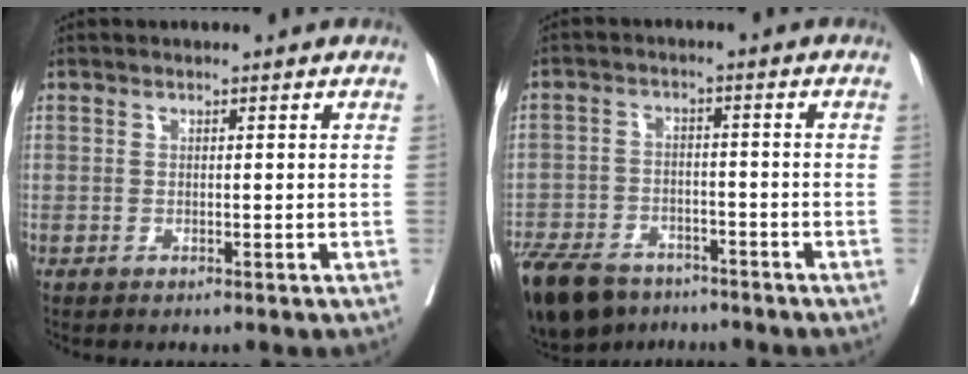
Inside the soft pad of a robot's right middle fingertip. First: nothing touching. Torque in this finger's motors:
{"motor_torque": [0.98, -1.16, 0.25, 0.04]}